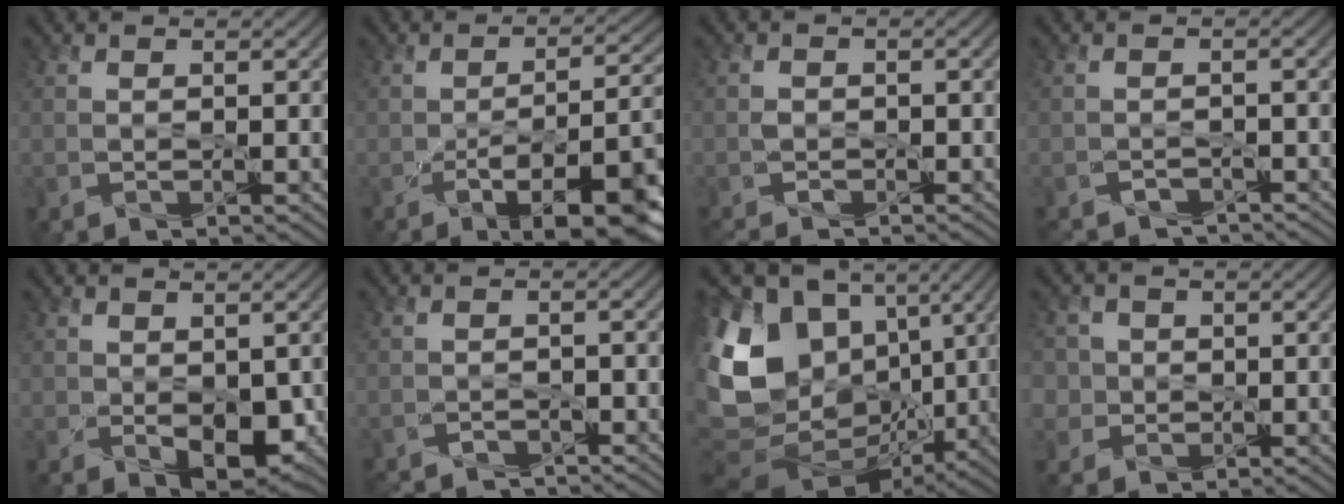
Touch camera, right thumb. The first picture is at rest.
{"total": 12.8, "force": [-6.1, 4.2, 10.5], "torque": [-0.146, -0.011, -0.090]}
{"total": 2.3, "force": [-2.0, 0.8, 0.7], "torque": [-0.017, -0.006, -0.046]}
{"total": 3.6, "force": [-3.5, 0.8, 0.5], "torque": [-0.010, -0.001, -0.055]}
{"total": 4.3, "force": [-0.3, 2.6, 3.4], "torque": [-0.065, -0.019, 0.005]}
{"total": 4.6, "force": [-4.4, 1.1, 0.9], "torque": [-0.013, -0.004, -0.069]}
{"total": 17.6, "force": [2.7, 13.3, 11.2], "torque": [-0.265, 0.008, 0.070]}
{"total": 4.1, "force": [0.5, 3.9, 1.1], "torque": [-0.032, 0.004, 0.002]}